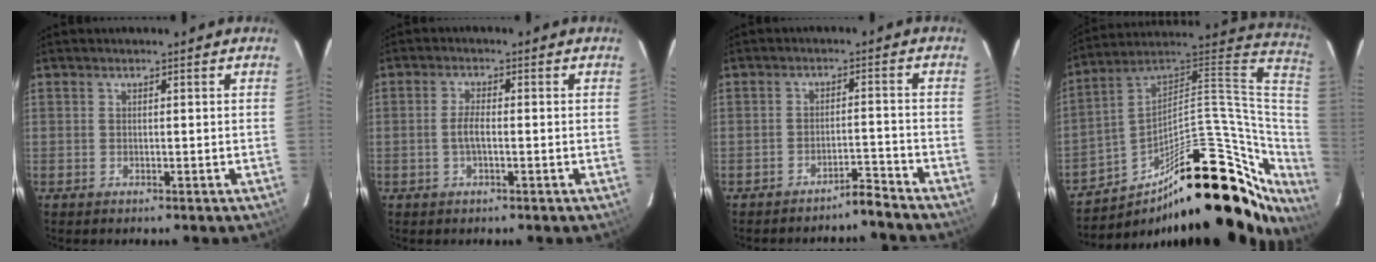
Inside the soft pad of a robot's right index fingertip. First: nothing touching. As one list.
[{"total": 2.6, "force": [-0.6, 0.6, 2.5], "torque": [-0.051, 0.000, -0.011]}, {"total": 3.7, "force": [-3.7, -0.5, 0.5], "torque": [-0.015, 0.010, -0.053]}, {"total": 32.2, "force": [-13.8, 13.4, 25.9], "torque": [-0.382, 0.034, -0.203]}]